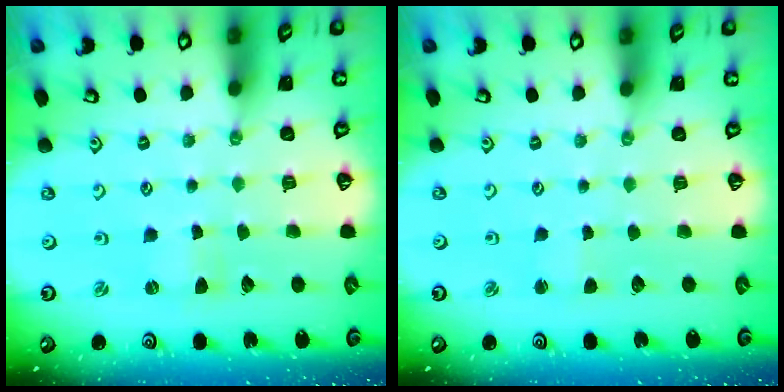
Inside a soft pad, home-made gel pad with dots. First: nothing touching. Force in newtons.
{"total": 1.3, "press": 1.2, "slide": 0.1}